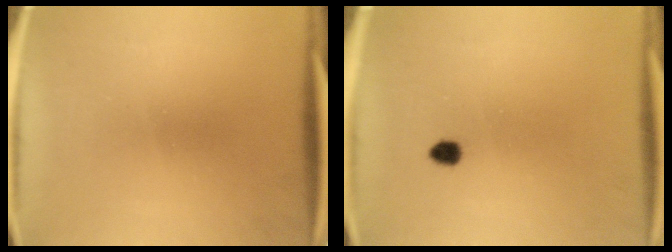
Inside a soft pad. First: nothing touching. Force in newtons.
{"total": 1.8}